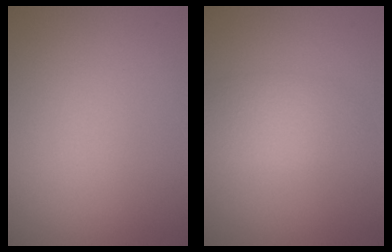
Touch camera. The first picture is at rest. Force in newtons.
{"total": 2.8, "press": 2.8, "slide": 0.1}